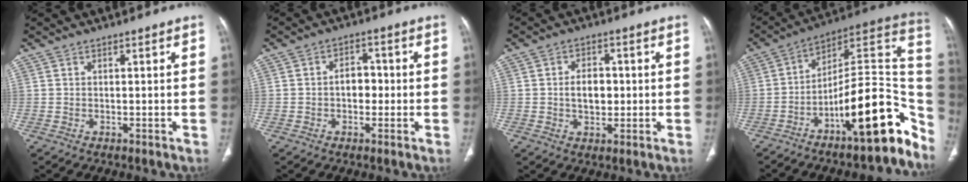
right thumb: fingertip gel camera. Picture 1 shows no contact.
{"total": 4.3, "force": [-0.6, 3.1, 2.9], "torque": [-0.024, 0.016, -0.016]}
{"total": 5.6, "force": [-0.1, 3.9, 4.1], "torque": [-0.046, 0.006, -0.001]}
{"total": 23.0, "force": [-11.3, 7.7, 18.5], "torque": [-0.180, 0.105, -0.165]}